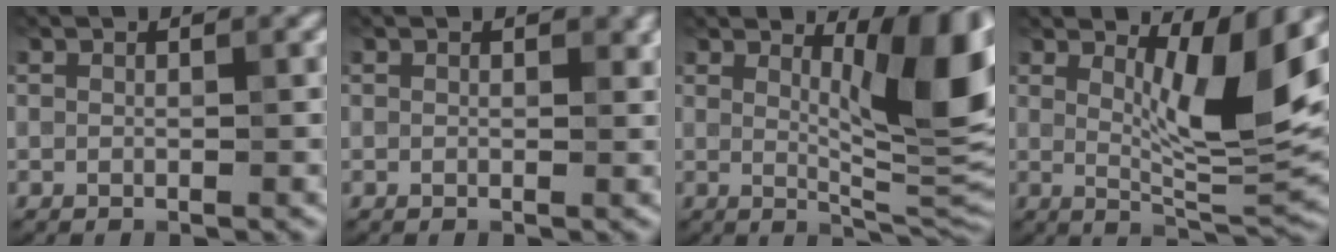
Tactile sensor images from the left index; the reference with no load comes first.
{"total": 0.7, "force": [0.2, 0.4, 0.5], "torque": [-0.003, -0.003, 0.001]}
{"total": 9.7, "force": [3.1, 2.5, 8.8], "torque": [-0.115, -0.012, 0.056]}
{"total": 7.4, "force": [2.7, 1.6, 6.7], "torque": [-0.098, -0.018, 0.047]}